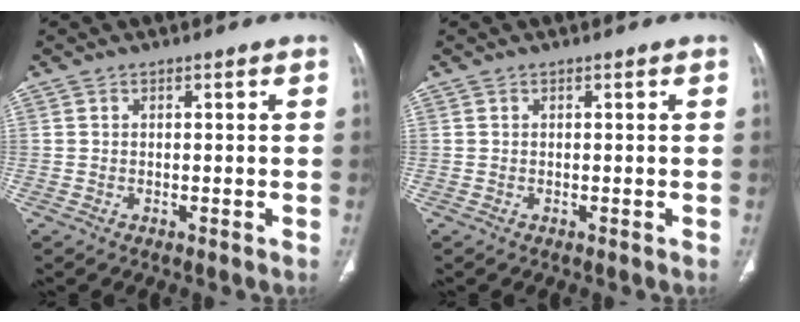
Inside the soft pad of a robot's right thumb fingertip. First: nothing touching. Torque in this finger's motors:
{"motor_torque": [-0.05, 0.05, -0.04, 0.04, 0.03]}